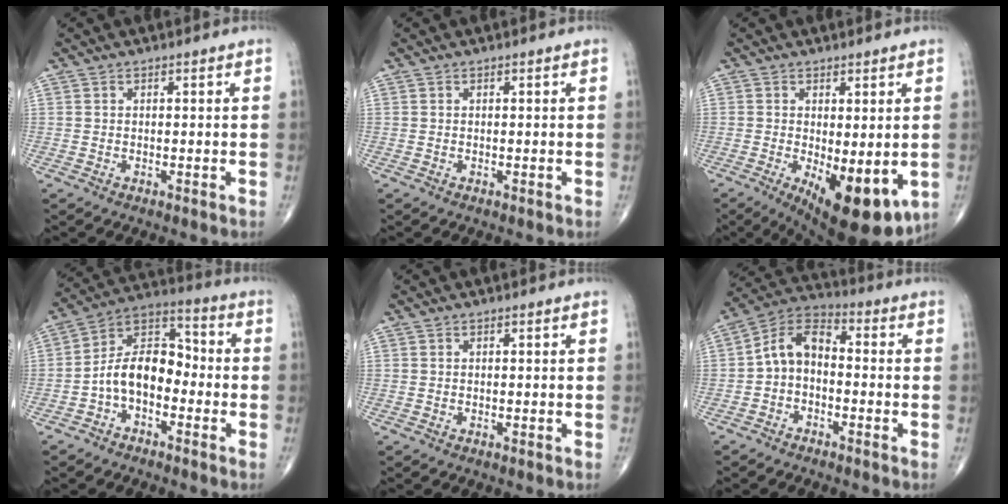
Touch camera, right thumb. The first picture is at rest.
{"total": 0.0}
{"total": 13.0, "force": [-3.4, 5.1, 11.4], "torque": [-0.156, -0.027, -0.035]}
{"total": 10.9, "force": [-2.9, 6.9, 8.0], "torque": [-0.119, 0.052, -0.067]}
{"total": 0.0}
{"total": 8.0, "force": [-1.2, 5.1, 6.0], "torque": [-0.098, 0.037, -0.041]}